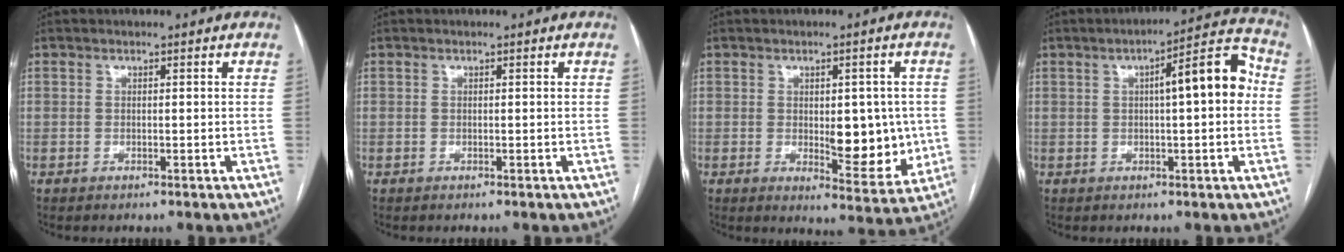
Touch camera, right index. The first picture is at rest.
{"total": 0.0}
{"total": 10.0, "force": [-0.5, 4.2, 9.0], "torque": [-0.108, -0.007, 0.008]}
{"total": 9.8, "force": [1.1, 1.9, 9.5], "torque": [-0.131, 0.034, 0.011]}